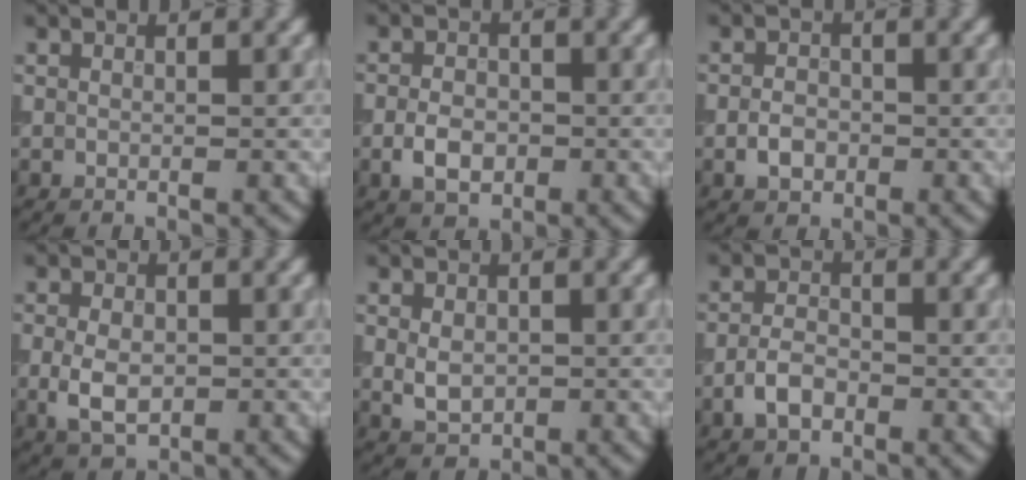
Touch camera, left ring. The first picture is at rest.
{"total": 3.2, "force": [-1.0, 2.2, 2.1], "torque": [-0.036, 0.001, -0.024]}
{"total": 2.3, "force": [-0.8, 1.7, 1.3], "torque": [-0.022, 0.002, -0.020]}
{"total": 3.7, "force": [-0.6, 2.4, 2.8], "torque": [-0.058, -0.004, -0.013]}
{"total": 2.6, "force": [-0.1, 1.9, 1.7], "torque": [-0.033, -0.003, -0.001]}
{"total": 2.8, "force": [-1.4, 1.7, 1.8], "torque": [-0.032, 0.005, -0.033]}